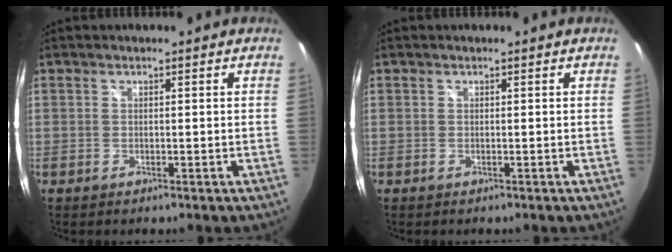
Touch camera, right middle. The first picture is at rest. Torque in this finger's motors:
{"motor_torque": [-0.36, -0.11, 0.05, 0.00]}